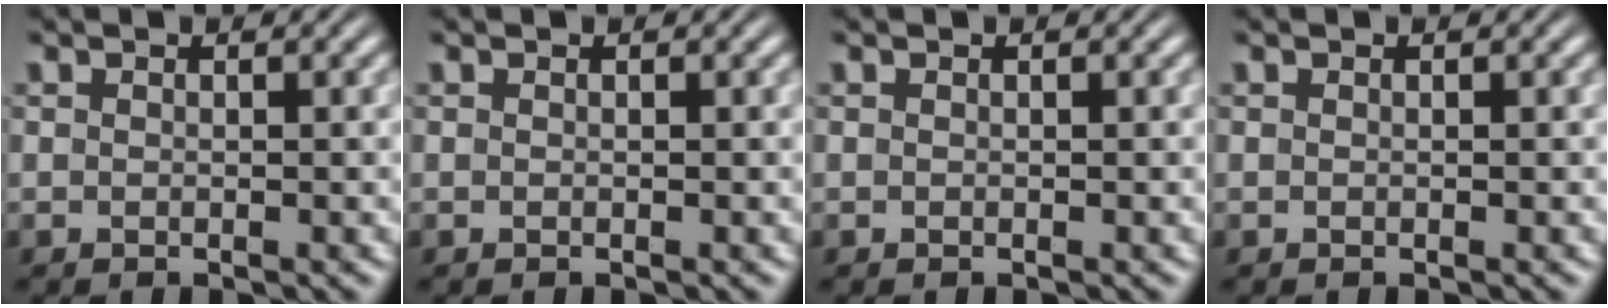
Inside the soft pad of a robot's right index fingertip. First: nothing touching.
{"total": 0.0}
{"total": 0.0}
{"total": 0.0}